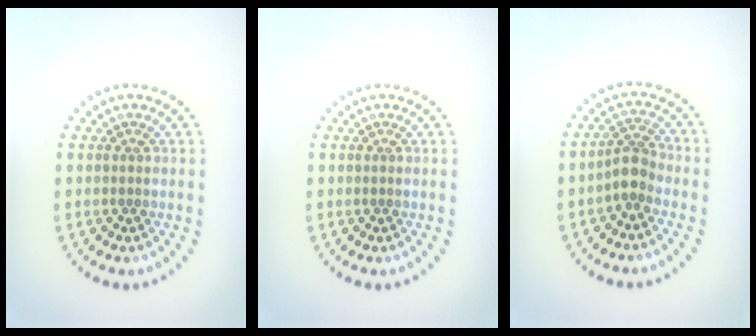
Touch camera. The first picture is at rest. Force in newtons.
{"total": 0.0}
{"total": 2.6, "press": 2.0, "slide": 1.7}